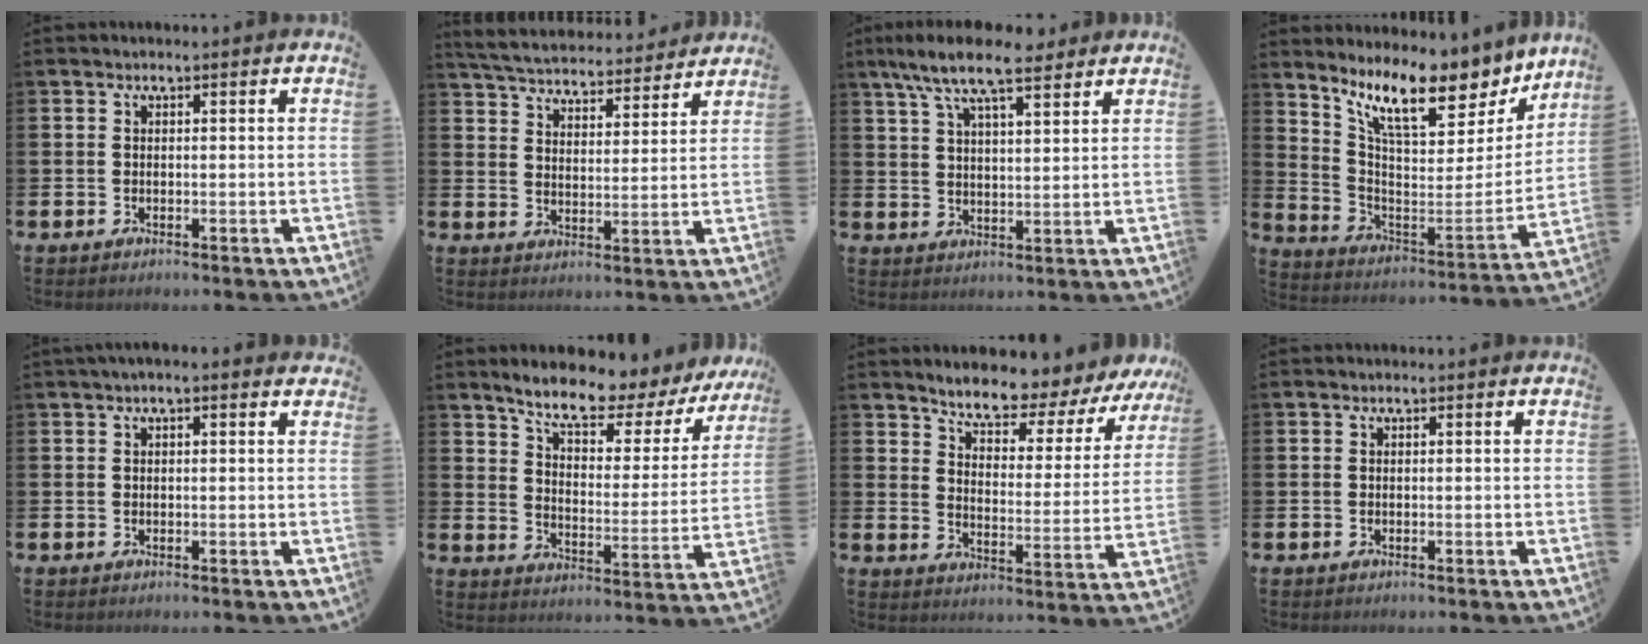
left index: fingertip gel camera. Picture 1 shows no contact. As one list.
[{"total": 5.5, "force": [5.4, 0.9, 0.6], "torque": [-0.038, -0.041, 0.094]}, {"total": 9.1, "force": [7.7, 2.1, 4.3], "torque": [-0.093, -0.027, 0.138]}, {"total": 11.6, "force": [9.0, 3.8, 6.2], "torque": [-0.140, -0.066, 0.152]}, {"total": 0.9, "force": [0.6, 0.1, 0.7], "torque": [-0.009, 0.001, 0.009]}, {"total": 8.3, "force": [7.3, 1.8, 3.5], "torque": [-0.098, -0.051, 0.120]}, {"total": 6.7, "force": [6.4, 0.7, 1.8], "torque": [-0.059, -0.057, 0.103]}, {"total": 0.0}]